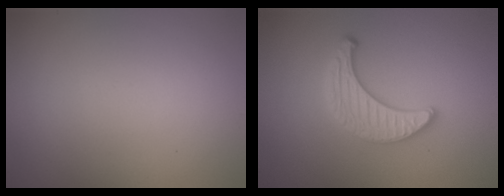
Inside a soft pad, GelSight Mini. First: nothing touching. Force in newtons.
{"total": 3.0, "press": 2.8, "slide": 0.9}